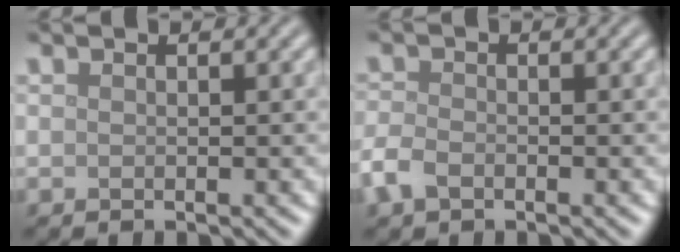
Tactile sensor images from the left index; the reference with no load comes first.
{"total": 2.4, "force": [-1.4, 1.4, 1.3], "torque": [-0.031, 0.001, -0.039]}